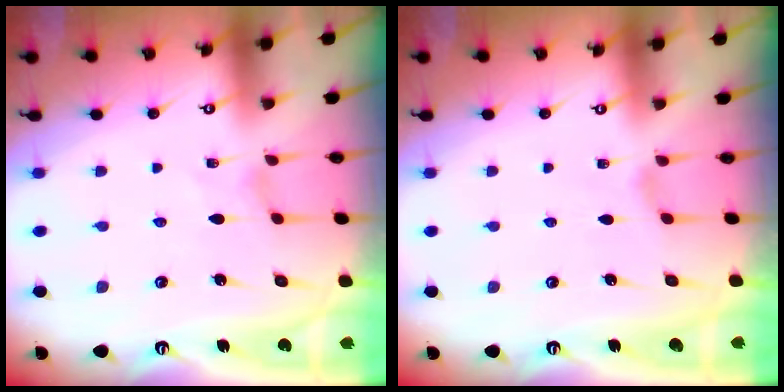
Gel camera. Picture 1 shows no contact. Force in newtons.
{"total": 0.7, "press": 0.6, "slide": 0.3}